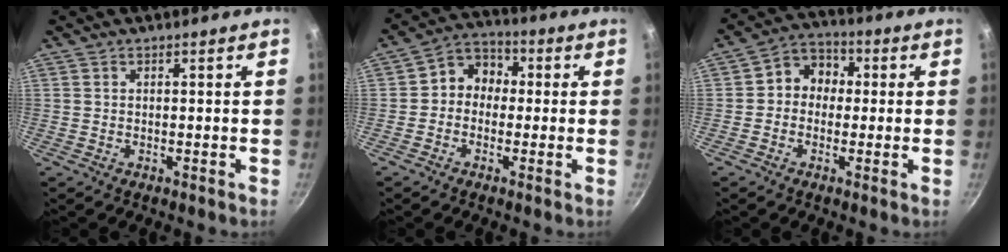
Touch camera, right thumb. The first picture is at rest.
{"total": 6.9, "force": [-0.2, 5.9, 3.6], "torque": [-0.020, 0.024, -0.026]}
{"total": 7.2, "force": [0.2, 6.2, 3.6], "torque": [-0.017, 0.020, -0.017]}